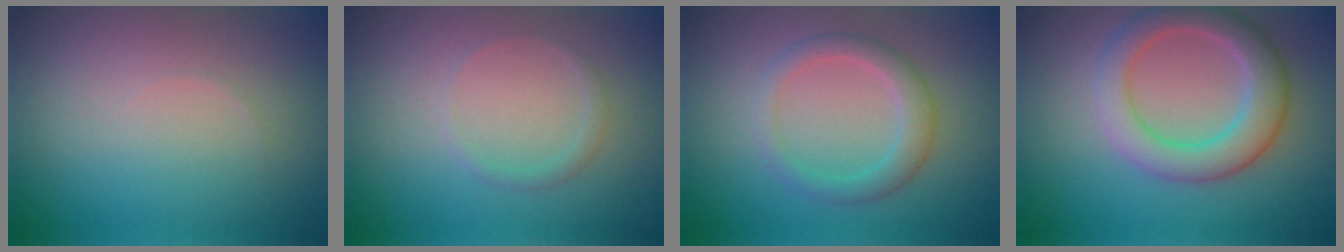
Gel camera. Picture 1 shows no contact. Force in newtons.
{"total": 0.9, "press": 0.9, "slide": 0.1}
{"total": 2.8, "press": 2.8, "slide": 0.3}
{"total": 5.2, "press": 5.2, "slide": 0.3}